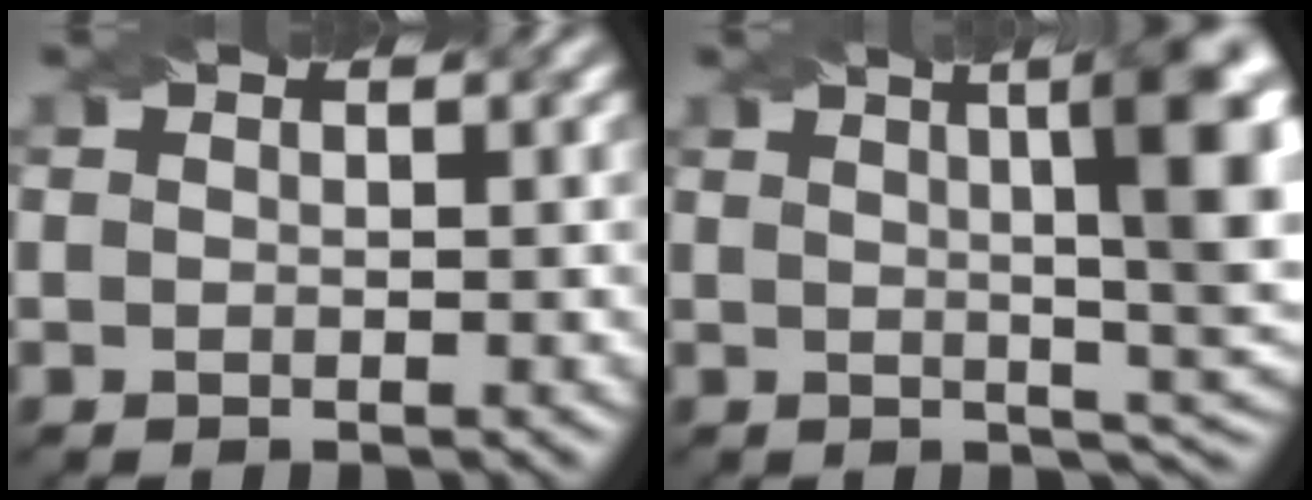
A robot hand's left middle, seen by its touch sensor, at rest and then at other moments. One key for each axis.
{"total": 11.0, "fx": 2.5, "fy": 2.8, "fz": 10.4, "tx": -0.099, "ty": 0.012, "tz": 0.029}